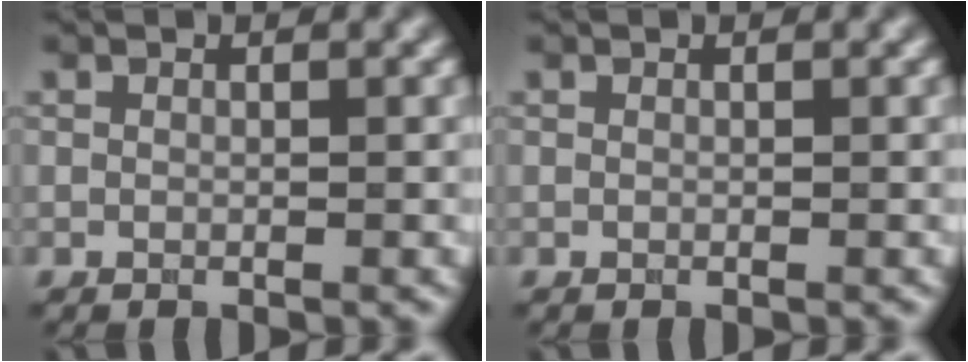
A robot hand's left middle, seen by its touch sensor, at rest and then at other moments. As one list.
[{"total": 0.0}]